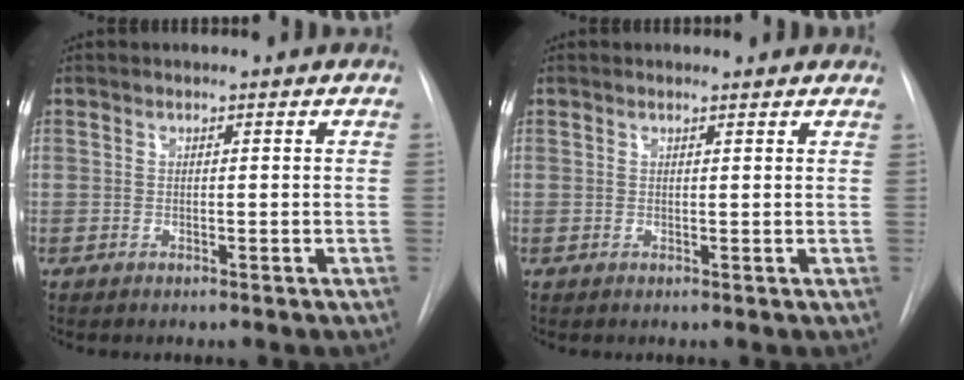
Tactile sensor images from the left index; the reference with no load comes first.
{"total": 2.1, "force": [1.8, 0.5, 0.8], "torque": [-0.016, 0.014, 0.018]}